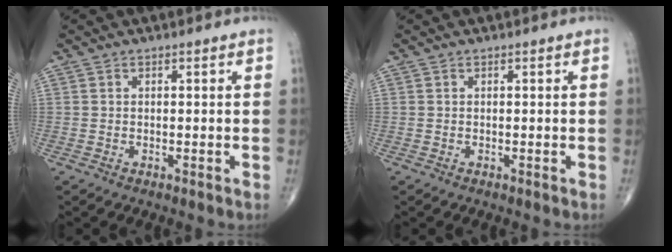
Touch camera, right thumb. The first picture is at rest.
{"total": 0.0}